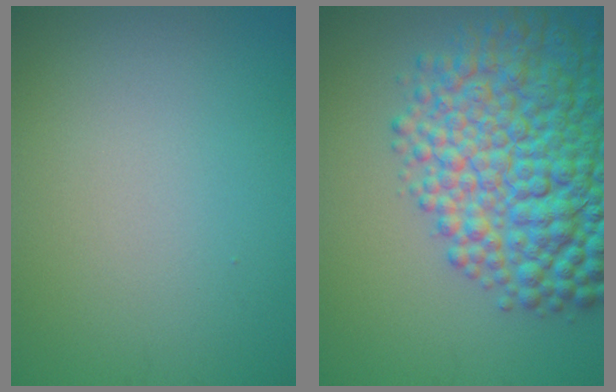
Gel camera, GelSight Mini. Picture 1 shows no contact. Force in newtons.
{"total": 11.4, "press": 11.4, "slide": 0.3}